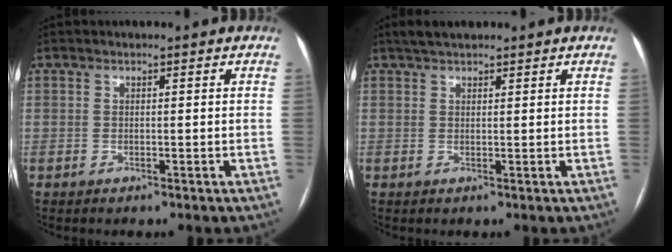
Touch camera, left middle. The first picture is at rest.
{"total": 3.0, "force": [2.5, 0.9, 1.5], "torque": [-0.027, 0.016, 0.045]}